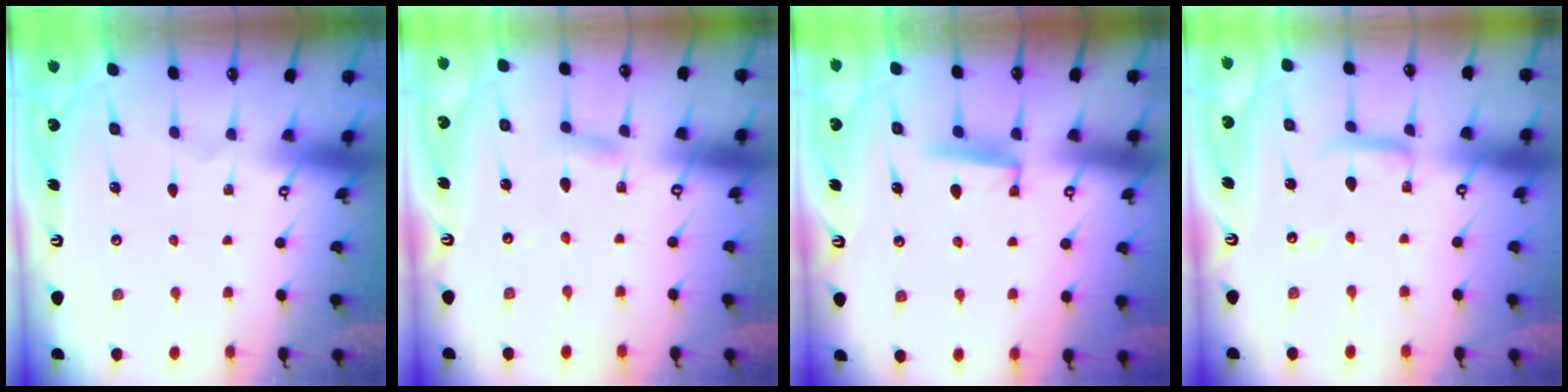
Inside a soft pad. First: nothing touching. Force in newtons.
{"total": 5.1, "press": 5.1, "slide": 0.6}
{"total": 6.1, "press": 6.1, "slide": 0.6}
{"total": 7.7, "press": 7.7, "slide": 0.3}